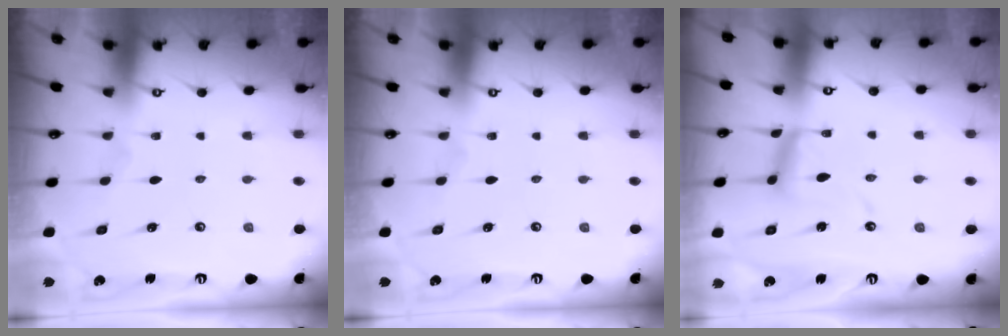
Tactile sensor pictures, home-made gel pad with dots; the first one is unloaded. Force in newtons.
{"total": 0.0}
{"total": 12.7, "press": 12.6, "slide": 1.1}